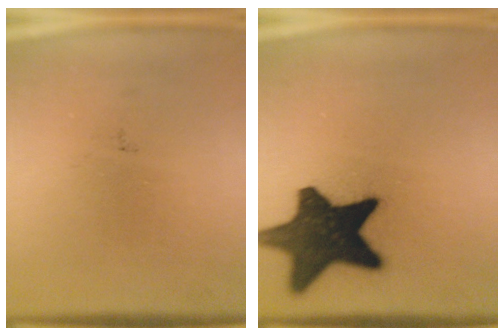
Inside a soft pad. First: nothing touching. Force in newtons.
{"total": 16.0}